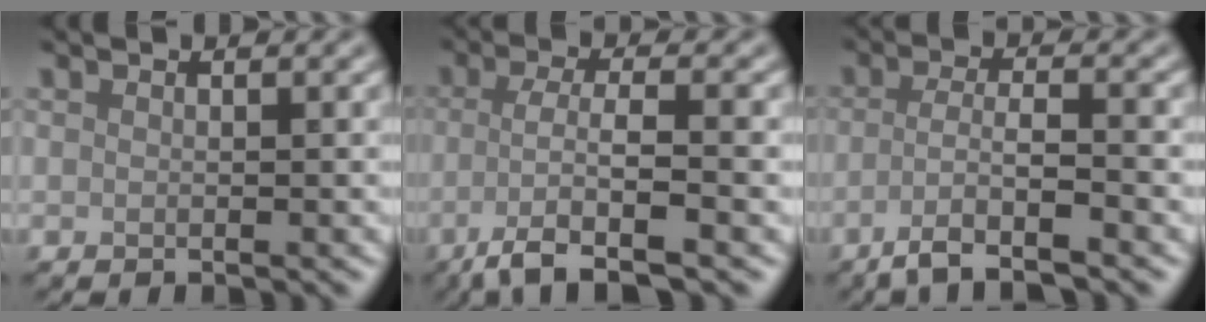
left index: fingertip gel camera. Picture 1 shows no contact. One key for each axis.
{"total": 5.3, "fx": -2.3, "fy": 1.1, "fz": 4.7, "tx": -0.081, "ty": -0.004, "tz": -0.051}
{"total": 4.5, "fx": -2.5, "fy": 0.8, "fz": 3.7, "tx": -0.062, "ty": 0.001, "tz": -0.057}